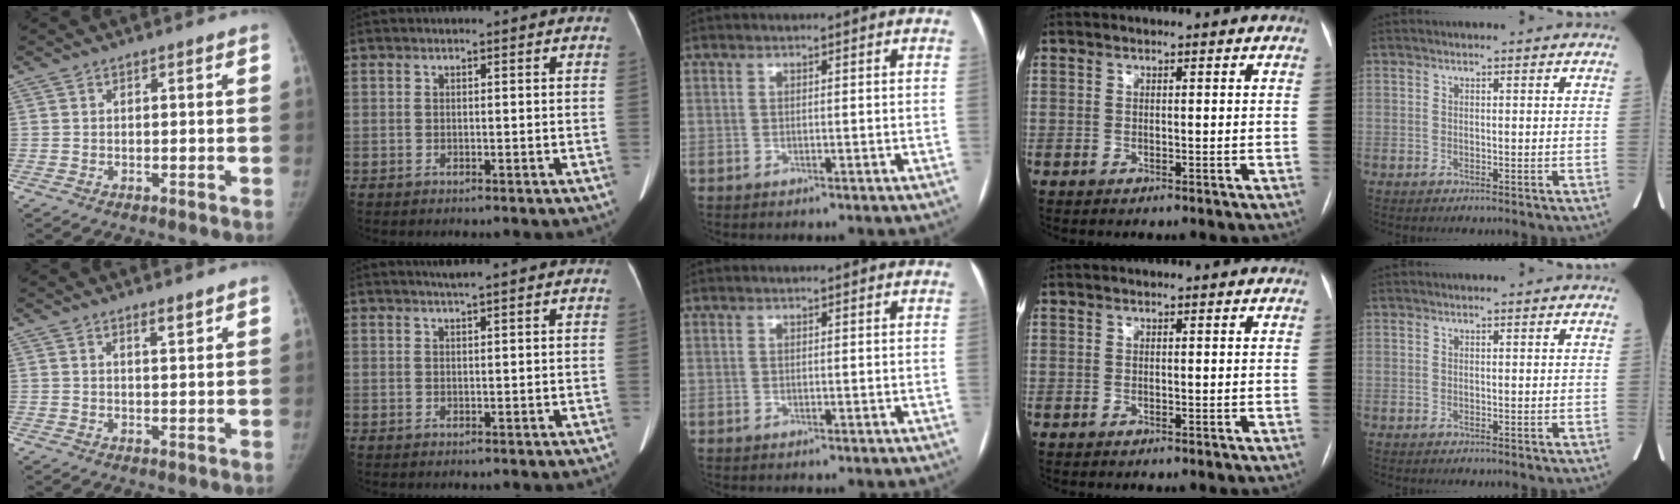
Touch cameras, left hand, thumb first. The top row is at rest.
{"thumb": {"total": 2.1, "force": [1.6, 0.4, 1.3], "torque": [-0.019, -0.013, 0.028]}, "index": {"total": 1.5, "force": [1.2, -0.4, 0.9], "torque": [-0.014, 0.003, 0.025]}}